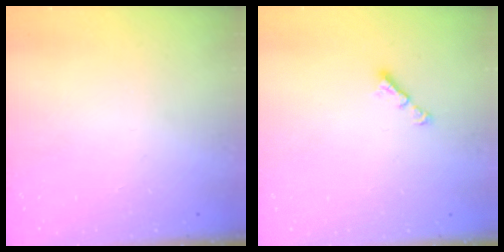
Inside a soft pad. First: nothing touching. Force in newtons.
{"total": 3.0, "press": 2.9, "slide": 0.5}